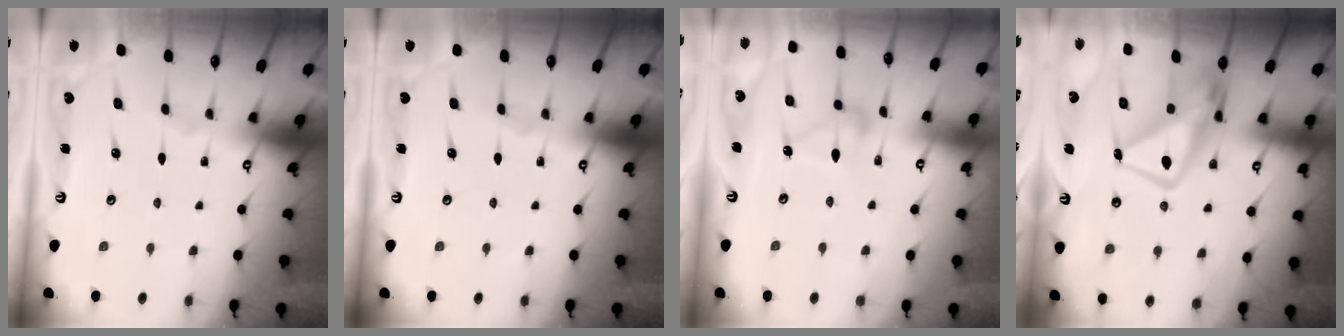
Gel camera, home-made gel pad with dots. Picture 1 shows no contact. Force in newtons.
{"total": 0.0}
{"total": 9.1, "press": 9.1, "slide": 0.5}
{"total": 11.7, "press": 11.7, "slide": 1.0}